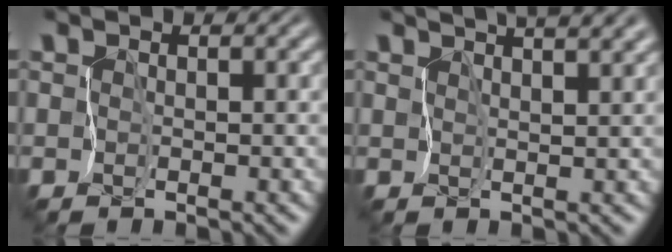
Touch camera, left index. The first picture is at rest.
{"total": 6.2, "force": [4.7, 1.9, 3.7], "torque": [-0.051, 0.026, 0.051]}